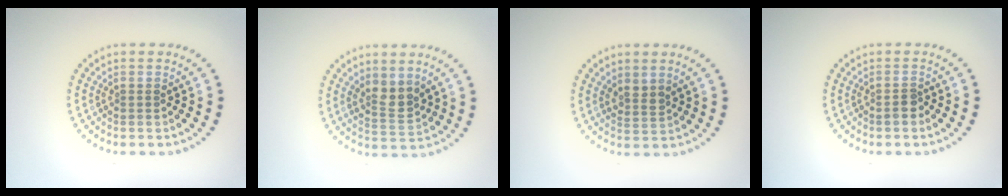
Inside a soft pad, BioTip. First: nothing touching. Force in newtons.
{"total": 2.6, "press": 2.4, "slide": 1.1}
{"total": 1.4, "press": 1.2, "slide": 0.8}
{"total": 1.3, "press": 1.1, "slide": 0.6}